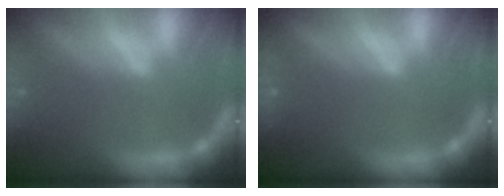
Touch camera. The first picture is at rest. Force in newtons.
{"total": 0.9}